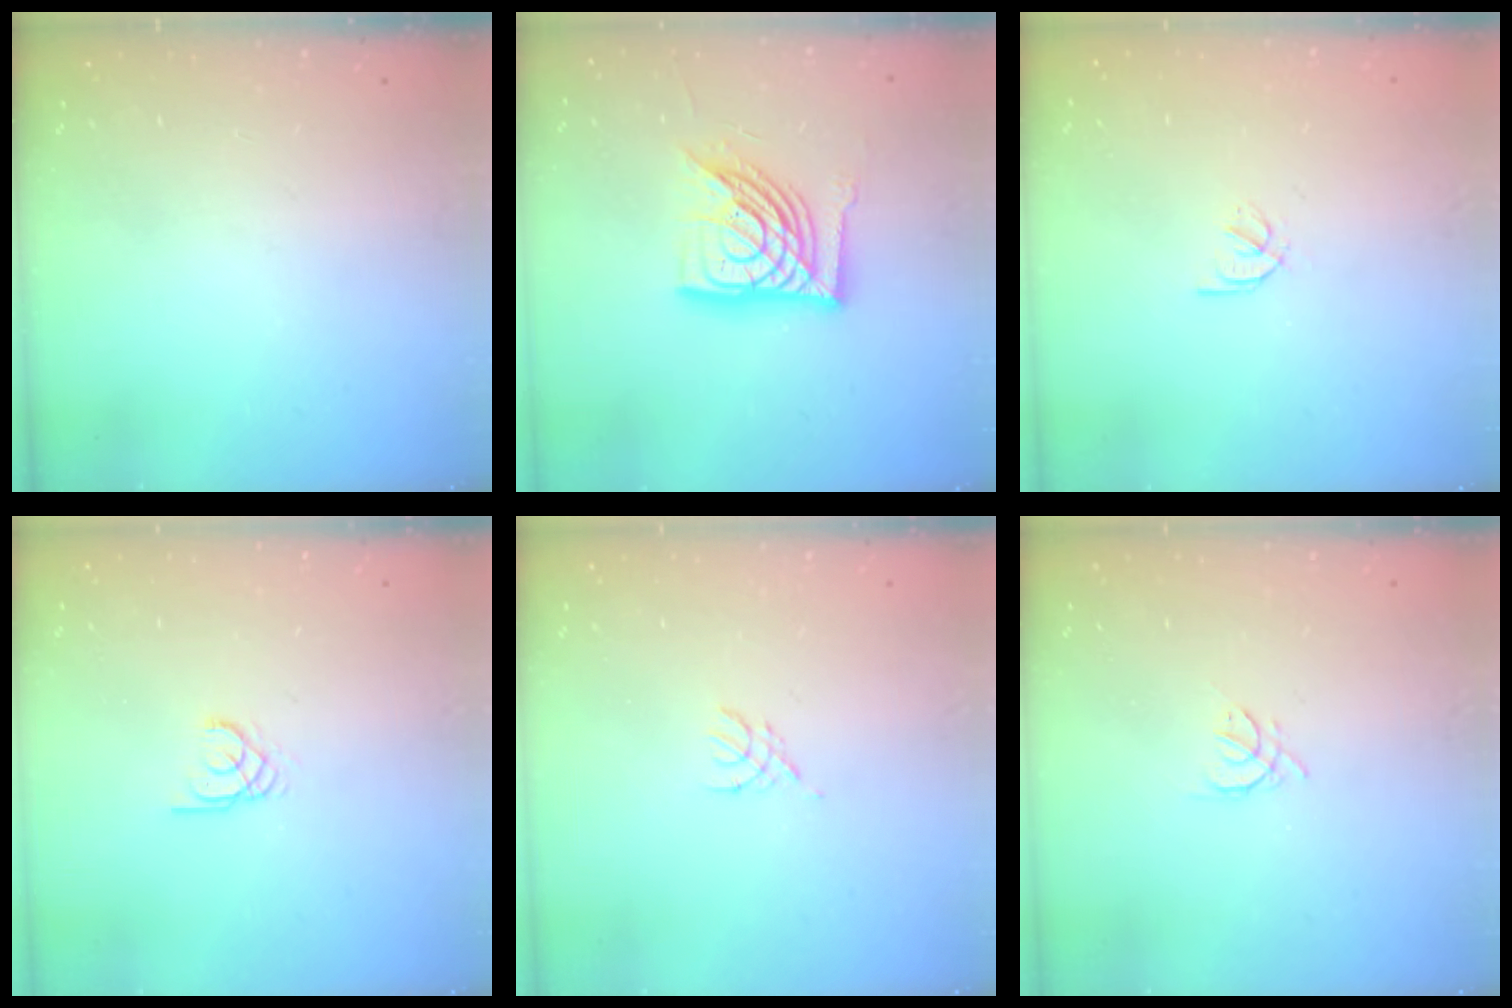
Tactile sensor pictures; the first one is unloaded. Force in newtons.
{"total": 16.7, "press": 16.6, "slide": 1.9}
{"total": 1.6, "press": 1.6, "slide": 0.3}
{"total": 1.9, "press": 1.9, "slide": 0.1}
{"total": 1.8, "press": 1.7, "slide": 0.4}
{"total": 2.4, "press": 2.3, "slide": 0.6}